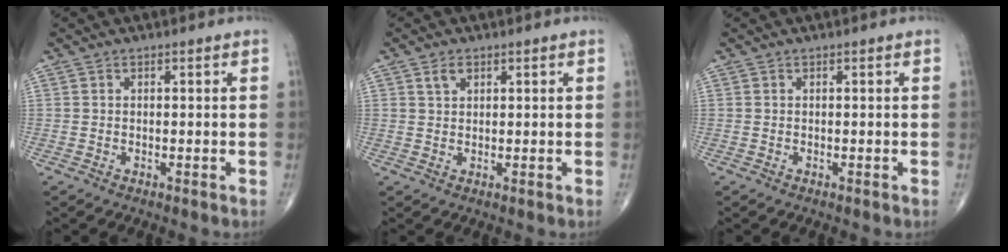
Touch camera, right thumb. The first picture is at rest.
{"total": 1.9, "force": [1.1, 1.1, 1.1], "torque": [-0.018, -0.001, 0.022]}
{"total": 0.0}